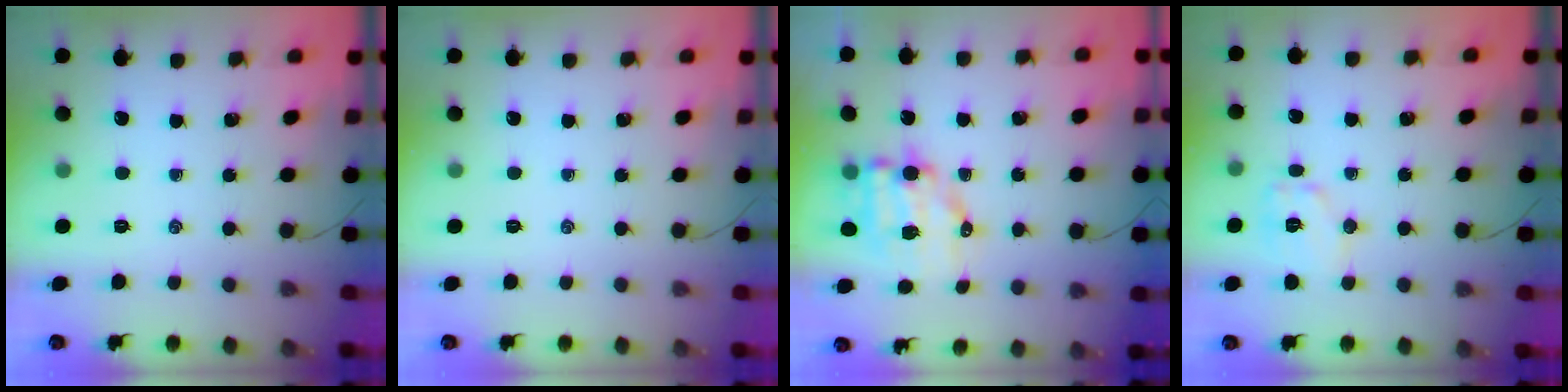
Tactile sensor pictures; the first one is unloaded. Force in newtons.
{"total": 0.0}
{"total": 9.3, "press": 9.1, "slide": 1.8}
{"total": 7.8, "press": 7.7, "slide": 0.9}